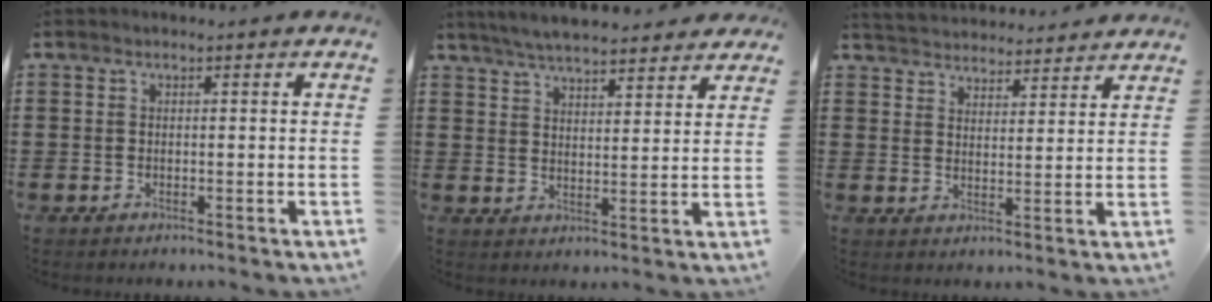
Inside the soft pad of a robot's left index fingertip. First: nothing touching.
{"total": 5.6, "force": [5.4, 0.5, 1.5], "torque": [-0.048, -0.015, 0.099]}
{"total": 3.7, "force": [3.6, 0.3, -0.5], "torque": [-0.008, -0.020, 0.064]}